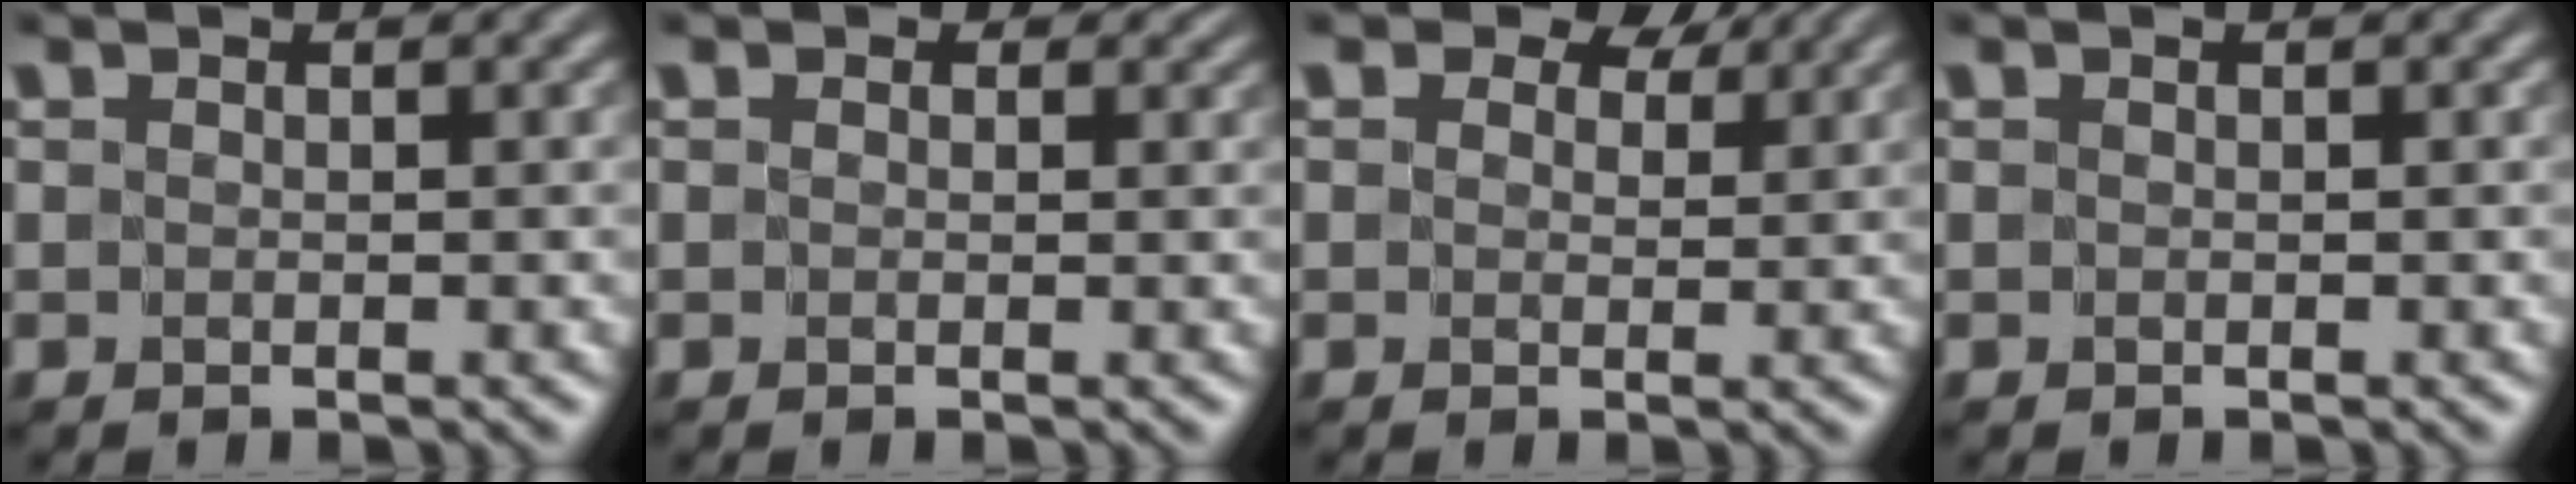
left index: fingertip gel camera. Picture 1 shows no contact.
{"total": 0.7, "force": [0.3, 0.6, 0.3], "torque": [-0.002, 0.000, -0.001]}
{"total": 4.2, "force": [2.8, 2.3, 2.2], "torque": [-0.029, 0.003, 0.021]}
{"total": 0.0}